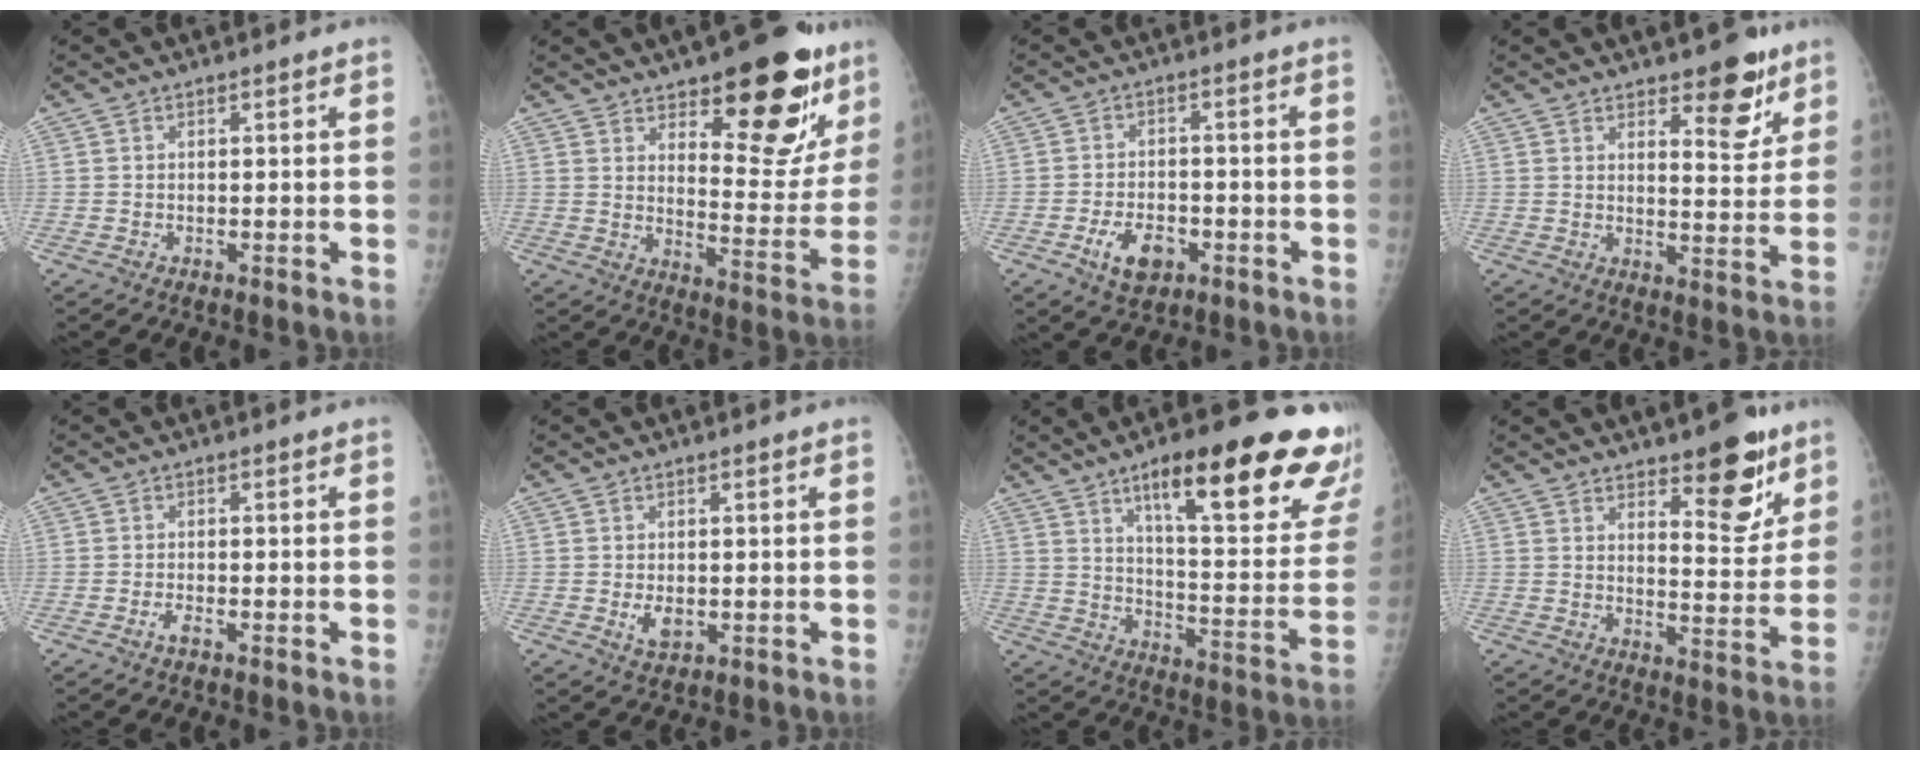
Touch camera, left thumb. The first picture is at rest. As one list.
[{"total": 19.5, "force": [11.7, 7.8, 13.5], "torque": [-0.120, -0.082, 0.167]}, {"total": 6.7, "force": [-3.1, 4.1, 4.3], "torque": [-0.064, 0.014, -0.048]}, {"total": 8.9, "force": [5.8, 3.6, 5.7], "torque": [-0.046, -0.039, 0.081]}, {"total": 1.3, "force": [-0.8, 0.4, 0.9], "torque": [-0.021, 0.002, -0.016]}, {"total": 3.3, "force": [-0.4, 2.1, 2.5], "torque": [-0.036, -0.006, -0.001]}, {"total": 27.4, "force": [16.0, 6.5, 21.2], "torque": [-0.247, -0.057, 0.231]}, {"total": 11.3, "force": [7.2, 4.3, 7.6], "torque": [-0.068, -0.050, 0.105]}]